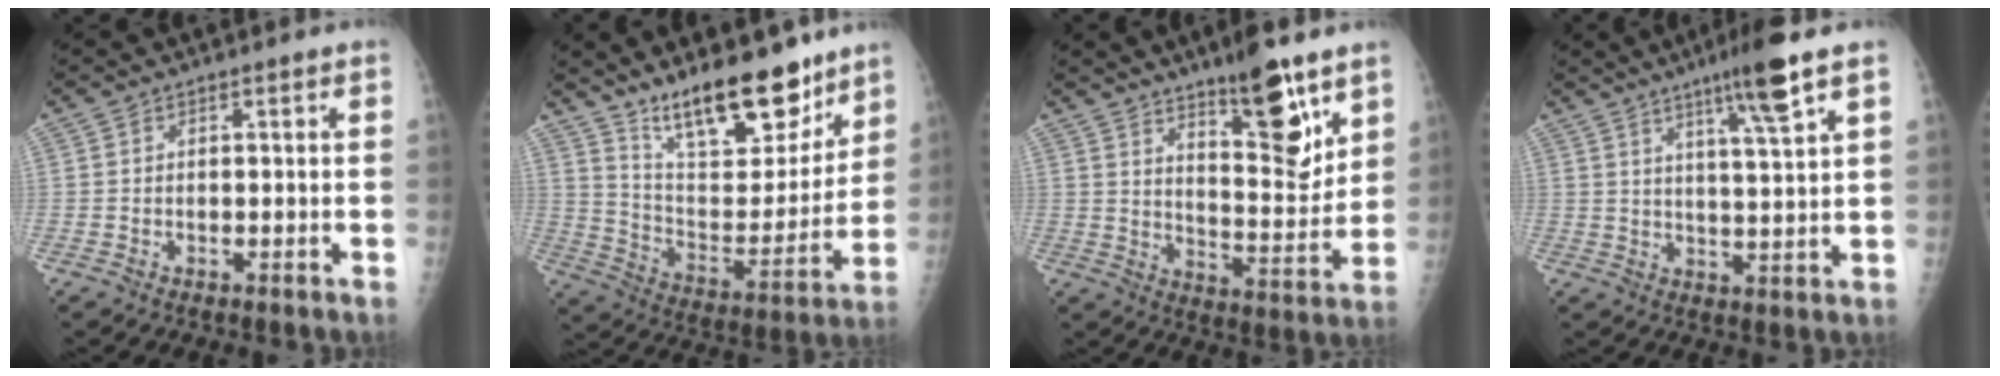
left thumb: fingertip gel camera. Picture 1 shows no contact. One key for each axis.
{"total": 19.5, "fx": 14.7, "fy": 6.9, "fz": 10.9, "tx": -0.124, "ty": -0.098, "tz": 0.247}
{"total": 14.7, "fx": 9.2, "fy": 4.2, "fz": 10.6, "tx": -0.127, "ty": -0.070, "tz": 0.153}
{"total": 9.6, "fx": 5.8, "fy": 0.1, "fz": 7.7, "tx": -0.126, "ty": -0.029, "tz": 0.095}